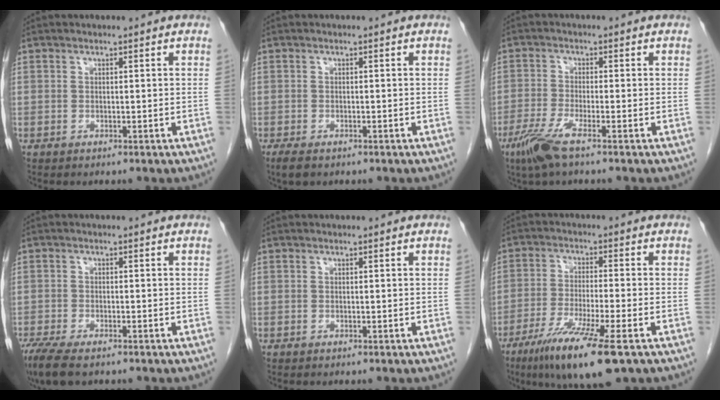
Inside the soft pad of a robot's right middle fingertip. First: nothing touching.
{"total": 2.5, "force": [-1.8, 1.0, 1.5], "torque": [-0.032, -0.006, -0.025]}
{"total": 5.0, "force": [-3.2, 0.2, 3.8], "torque": [-0.084, -0.012, -0.068]}
{"total": 7.1, "force": [-5.2, 2.2, 4.3], "torque": [-0.080, -0.017, -0.087]}
{"total": 0.0}
{"total": 11.8, "force": [-6.8, 0.5, 9.6], "torque": [-0.177, -0.035, -0.116]}